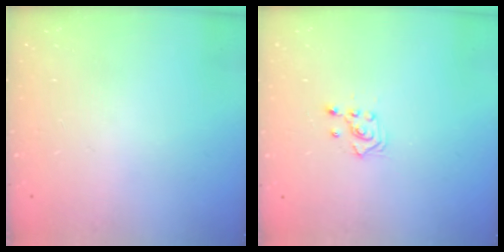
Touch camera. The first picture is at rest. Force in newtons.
{"total": 2.6, "press": 2.4, "slide": 1.0}